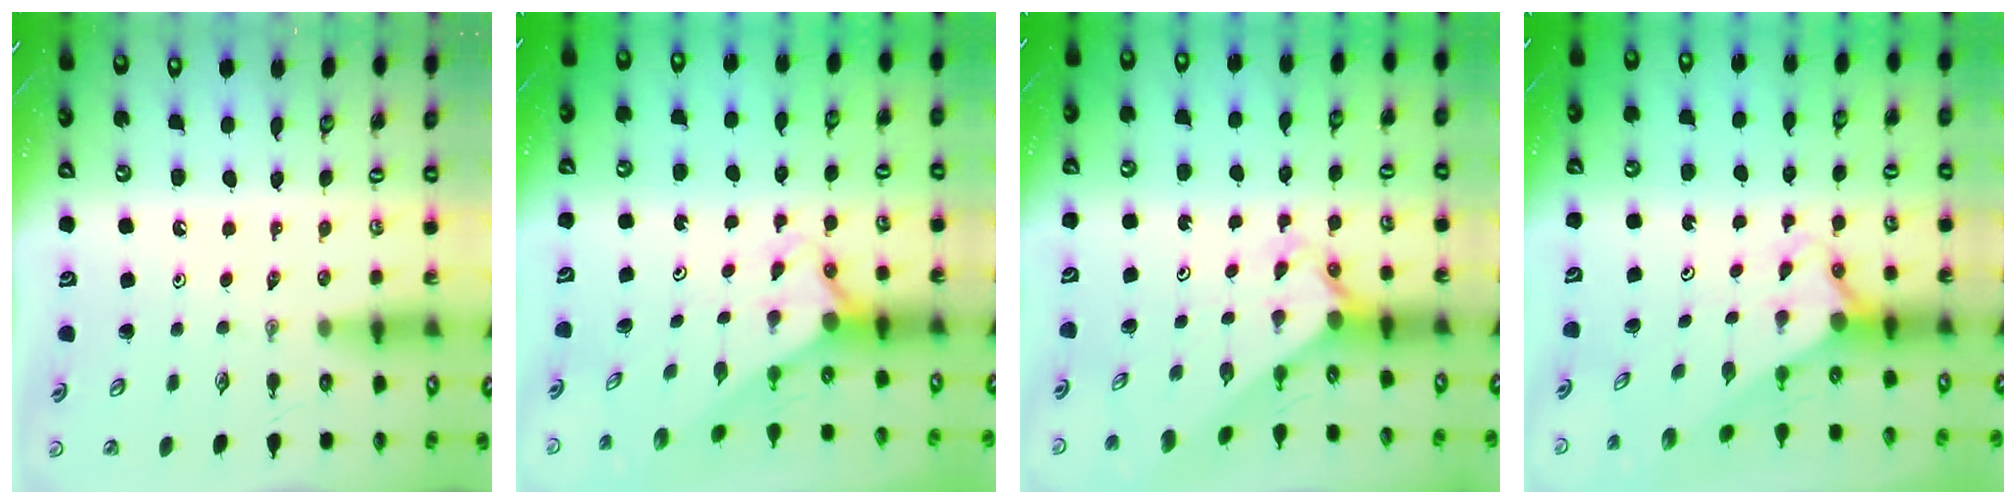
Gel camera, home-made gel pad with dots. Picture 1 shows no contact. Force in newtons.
{"total": 2.3, "press": 2.3, "slide": 0.2}
{"total": 2.4, "press": 2.3, "slide": 0.3}
{"total": 2.3, "press": 2.3, "slide": 0.2}